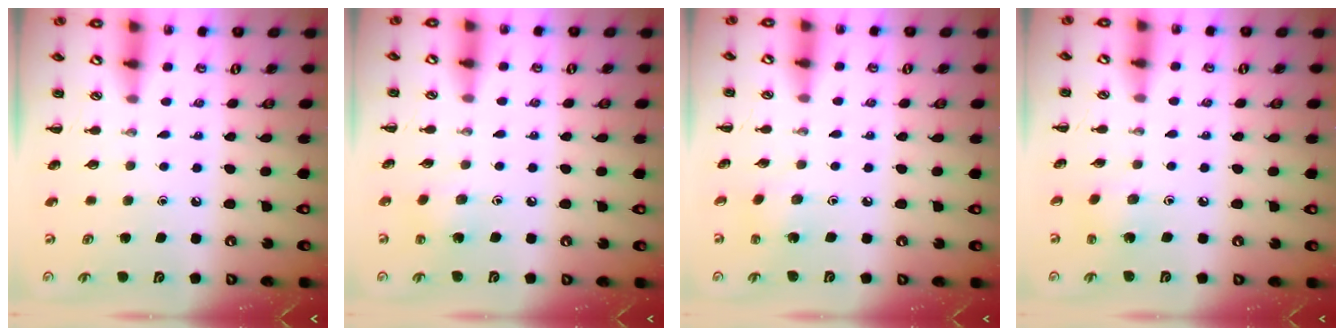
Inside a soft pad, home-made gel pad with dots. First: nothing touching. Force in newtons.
{"total": 4.5, "press": 4.3, "slide": 1.3}
{"total": 1.4, "press": 1.2, "slide": 0.6}
{"total": 2.7, "press": 2.6, "slide": 0.7}